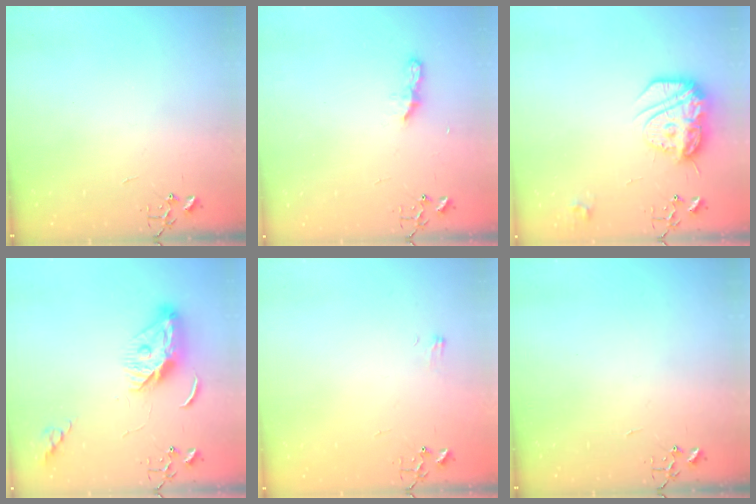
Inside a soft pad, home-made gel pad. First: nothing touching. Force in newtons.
{"total": 5.9, "press": 5.8, "slide": 0.7}
{"total": 17.7, "press": 17.6, "slide": 1.8}
{"total": 9.5, "press": 9.5, "slide": 0.5}
{"total": 4.7, "press": 4.7, "slide": 0.5}
{"total": 0.0}